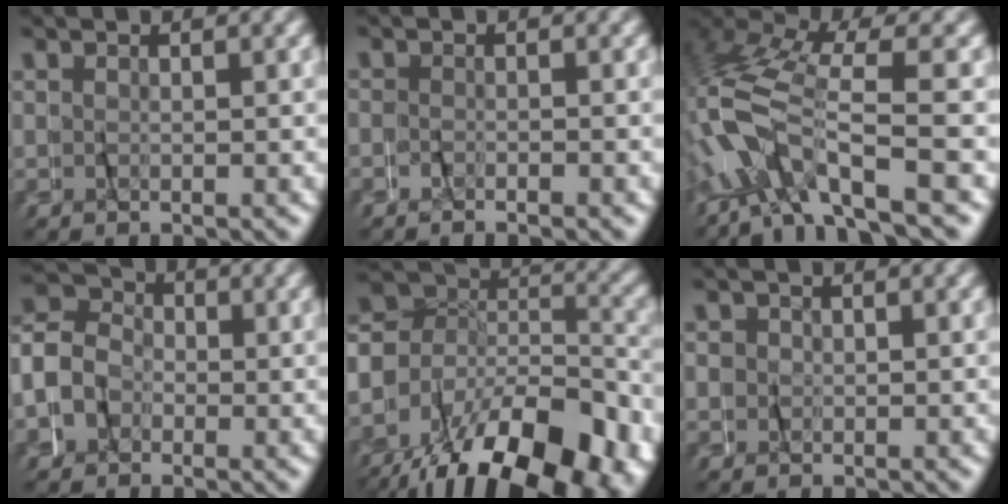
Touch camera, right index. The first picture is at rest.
{"total": 2.3, "force": [0.0, 1.7, 1.6], "torque": [-0.041, 0.005, -0.009]}
{"total": 4.5, "force": [-1.9, 2.3, 3.4], "torque": [-0.117, -0.005, -0.037]}
{"total": 7.6, "force": [-0.8, 7.0, 3.0], "torque": [-0.082, 0.001, -0.031]}
{"total": 16.5, "force": [-6.4, 11.2, 10.2], "torque": [-0.205, -0.028, -0.099]}
{"total": 1.9, "force": [0.3, 1.8, 0.7], "torque": [-0.026, 0.000, 0.005]}